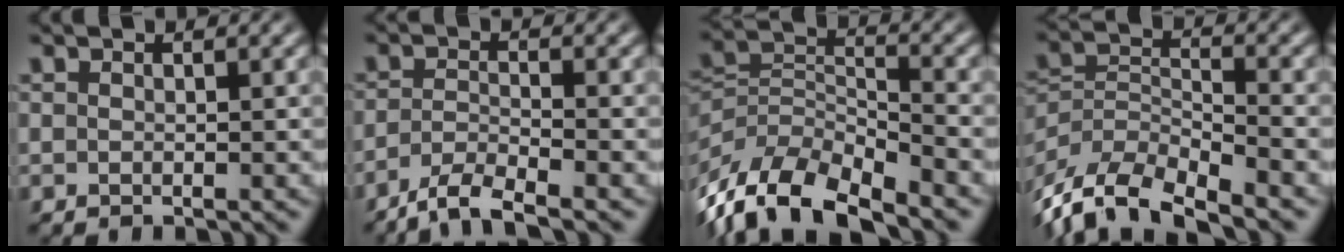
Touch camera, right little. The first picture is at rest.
{"total": 4.0, "force": [-3.4, 0.7, 1.9], "torque": [-0.033, -0.013, -0.051]}
{"total": 11.2, "force": [-6.0, 7.1, 6.3], "torque": [-0.142, -0.057, -0.075]}
{"total": 10.8, "force": [-6.6, 6.3, 5.8], "torque": [-0.128, -0.057, -0.088]}